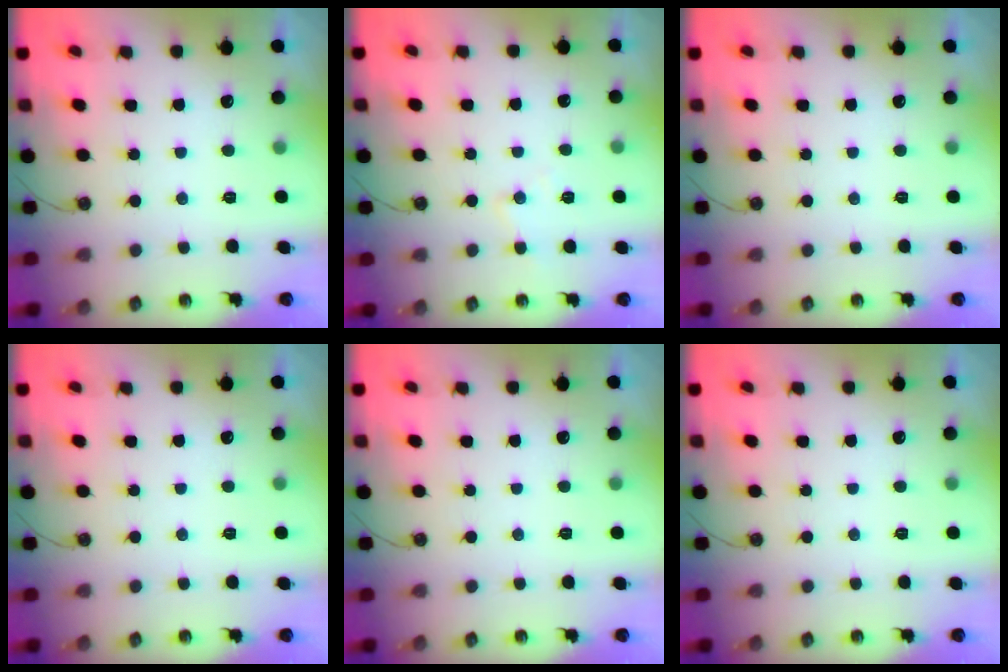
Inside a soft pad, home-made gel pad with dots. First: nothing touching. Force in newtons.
{"total": 6.2, "press": 6.2, "slide": 0.3}
{"total": 0.0}
{"total": 0.0}
{"total": 0.0}
{"total": 0.0}